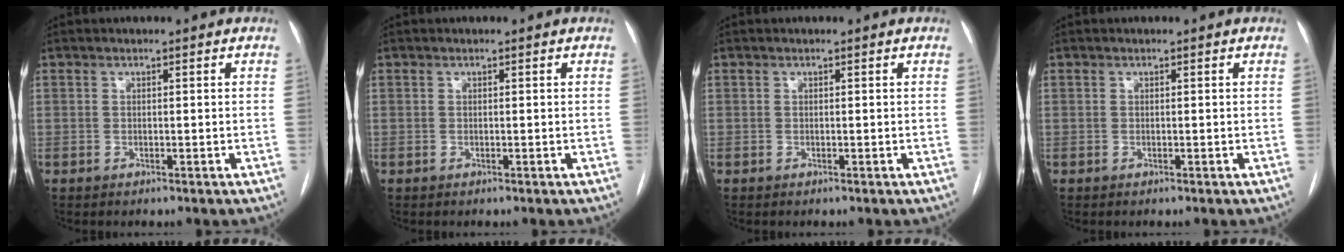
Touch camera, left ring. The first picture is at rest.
{"total": 0.0}
{"total": 0.0}
{"total": 0.0}